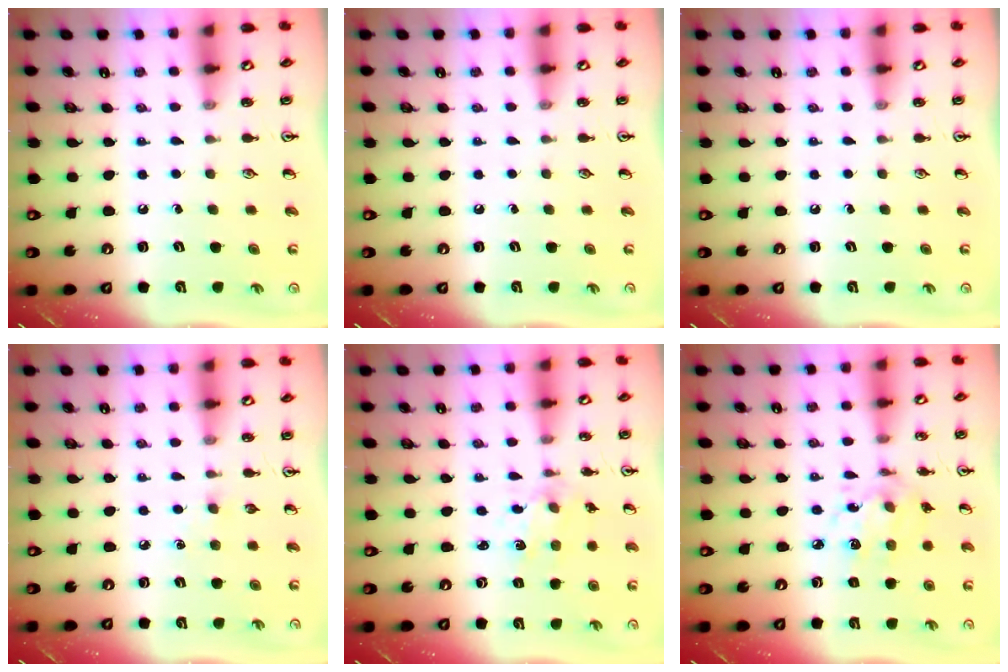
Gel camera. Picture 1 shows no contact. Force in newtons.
{"total": 0.0}
{"total": 0.0}
{"total": 2.9, "press": 2.9, "slide": 0.4}
{"total": 2.4, "press": 2.2, "slide": 0.8}
{"total": 8.2, "press": 8.2, "slide": 0.4}